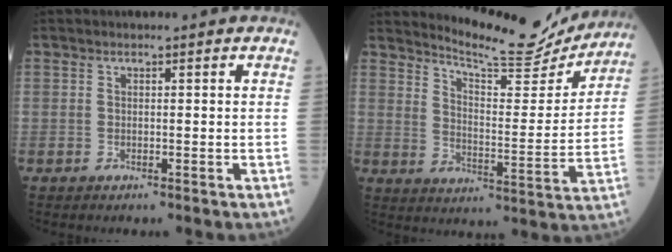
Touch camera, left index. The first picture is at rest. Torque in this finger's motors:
{"motor_torque": [0.91, -1.22, 0.00, 0.00]}